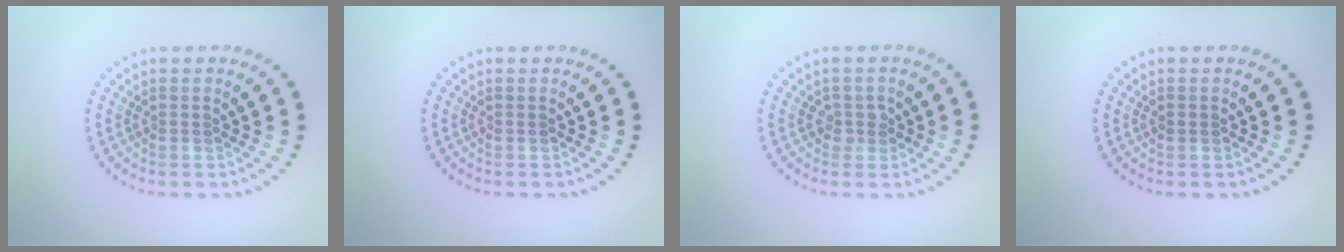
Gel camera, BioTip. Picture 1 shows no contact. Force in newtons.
{"total": 0.0}
{"total": 1.2, "press": 1.1, "slide": 0.6}
{"total": 0.6, "press": 0.6, "slide": 0.1}